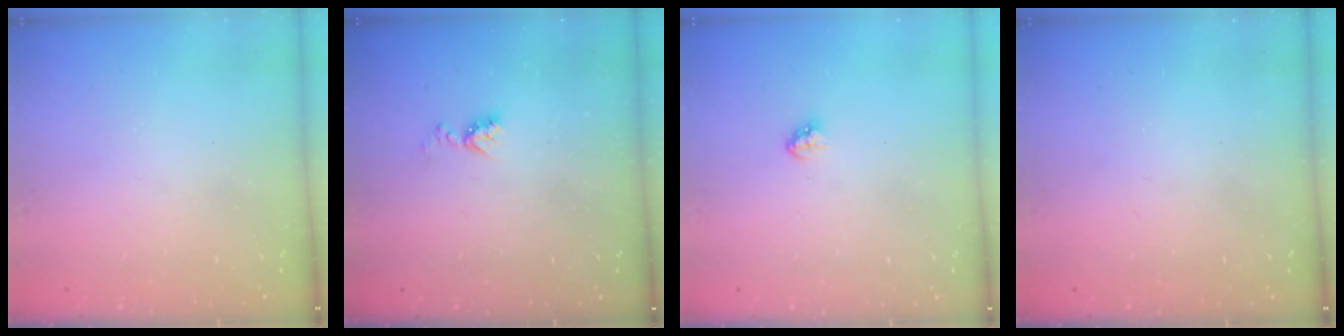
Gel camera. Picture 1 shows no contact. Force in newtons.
{"total": 5.9, "press": 5.9, "slide": 0.8}
{"total": 3.1, "press": 3.1, "slide": 0.2}
{"total": 0.0}